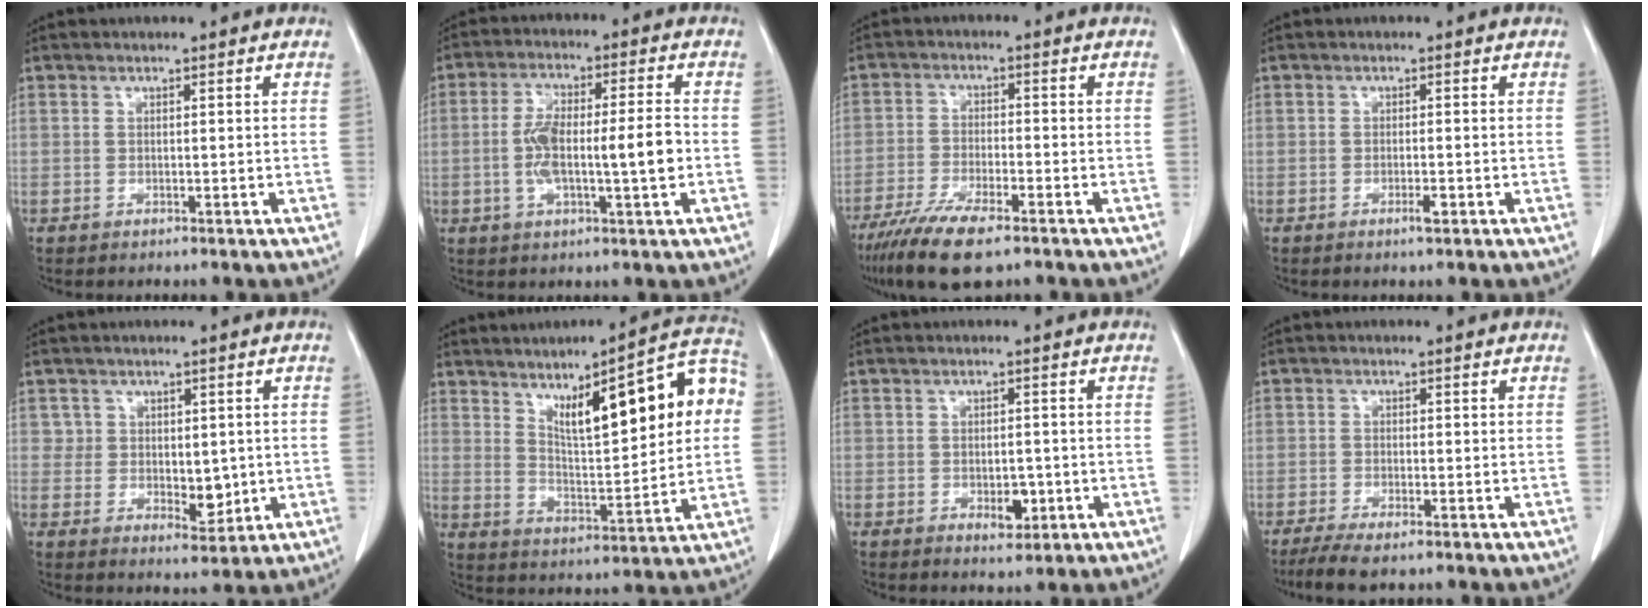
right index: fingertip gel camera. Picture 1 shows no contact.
{"total": 10.4, "force": [-1.2, 1.8, 10.1], "torque": [-0.185, 0.013, -0.021]}
{"total": 9.8, "force": [-6.9, 2.0, 6.6], "torque": [-0.120, -0.022, -0.118]}
{"total": 1.4, "force": [-0.7, 0.2, 1.2], "torque": [-0.022, -0.002, -0.011]}
{"total": 4.8, "force": [0.6, 3.7, 2.9], "torque": [-0.029, -0.008, 0.016]}
{"total": 17.3, "force": [5.2, 4.0, 16.1], "torque": [-0.224, 0.027, 0.081]}
{"total": 3.1, "force": [-0.9, 1.8, 2.4], "torque": [-0.033, 0.000, -0.006]}
{"total": 4.9, "force": [-3.6, 0.8, 3.2], "torque": [-0.057, -0.012, -0.060]}